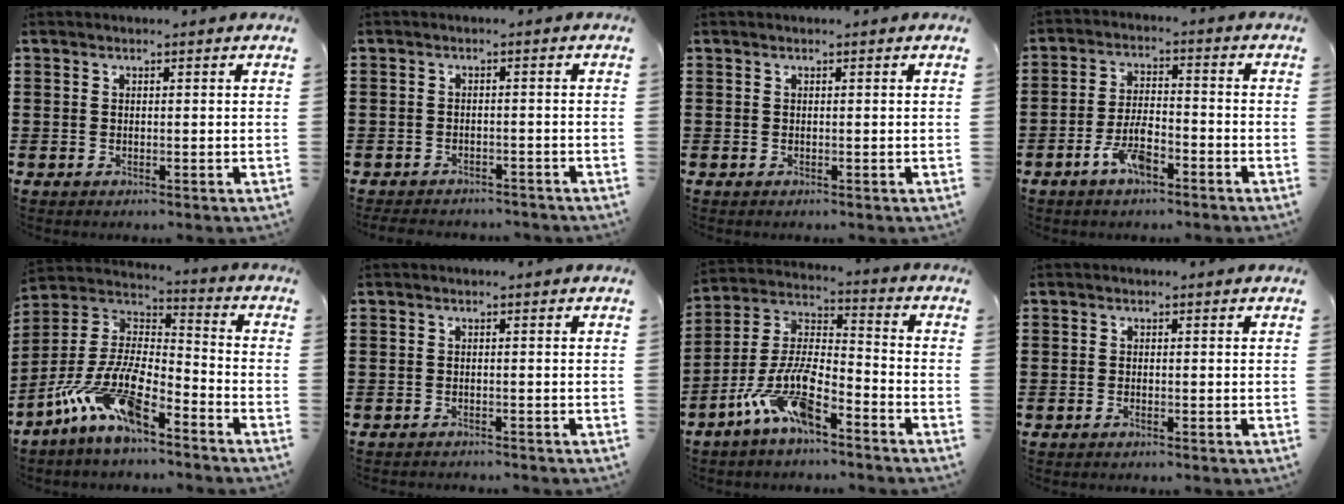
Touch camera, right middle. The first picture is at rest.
{"total": 2.8, "force": [-2.7, 0.6, -0.2], "torque": [-0.004, 0.000, -0.060]}
{"total": 0.0}
{"total": 6.4, "force": [-3.8, 2.2, 4.7], "torque": [-0.107, 0.004, -0.077]}
{"total": 12.7, "force": [-9.1, 3.5, 8.1], "torque": [-0.191, 0.007, -0.186]}
{"total": 1.0, "force": [-1.0, 0.1, -0.1], "torque": [-0.002, 0.003, -0.022]}
{"total": 11.1, "force": [-7.2, 3.3, 7.7], "torque": [-0.174, 0.002, -0.143]}
{"total": 0.6, "force": [-0.5, 0.2, 0.2], "torque": [-0.006, -0.002, -0.011]}